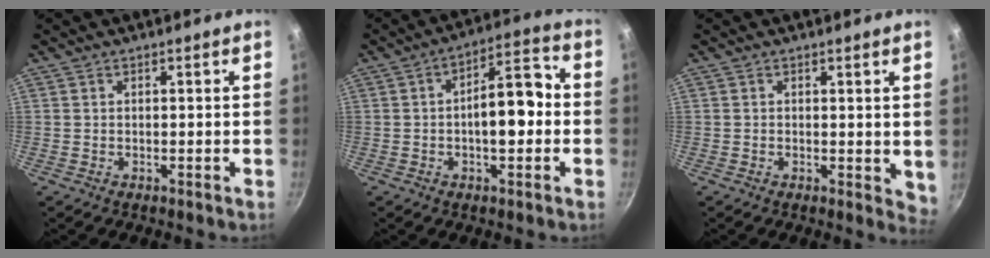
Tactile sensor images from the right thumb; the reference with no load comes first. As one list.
[{"total": 10.6, "force": [-1.1, 4.9, 9.3], "torque": [-0.116, 0.042, -0.023]}, {"total": 3.4, "force": [0.8, 2.0, 2.7], "torque": [-0.026, -0.004, 0.010]}]